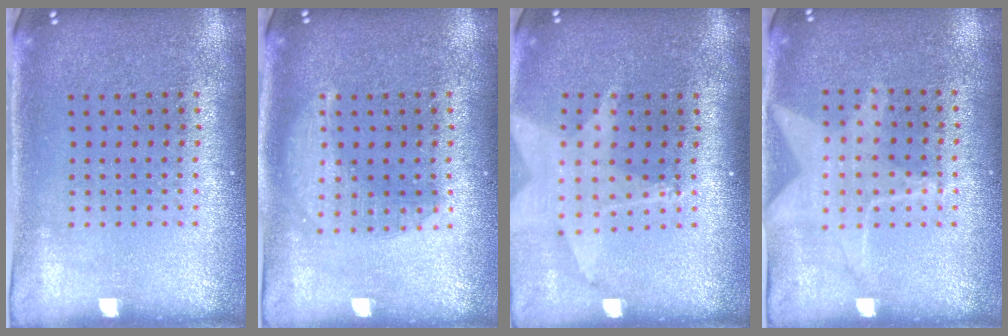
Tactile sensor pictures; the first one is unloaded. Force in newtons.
{"total": 2.3, "press": 2.3, "slide": 0.3}
{"total": 1.8, "press": 1.5, "slide": 1.1}
{"total": 1.3, "press": 1.2, "slide": 0.3}